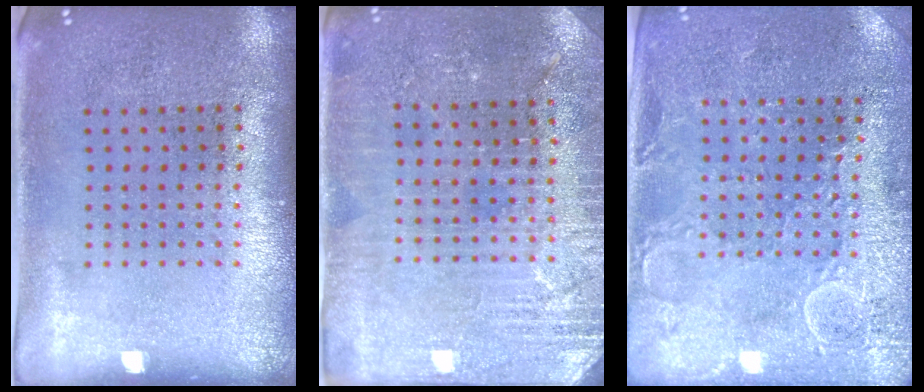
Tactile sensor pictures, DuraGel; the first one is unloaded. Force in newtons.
{"total": 3.1, "press": 3.1, "slide": 0.5}
{"total": 2.7, "press": 2.7, "slide": 0.6}